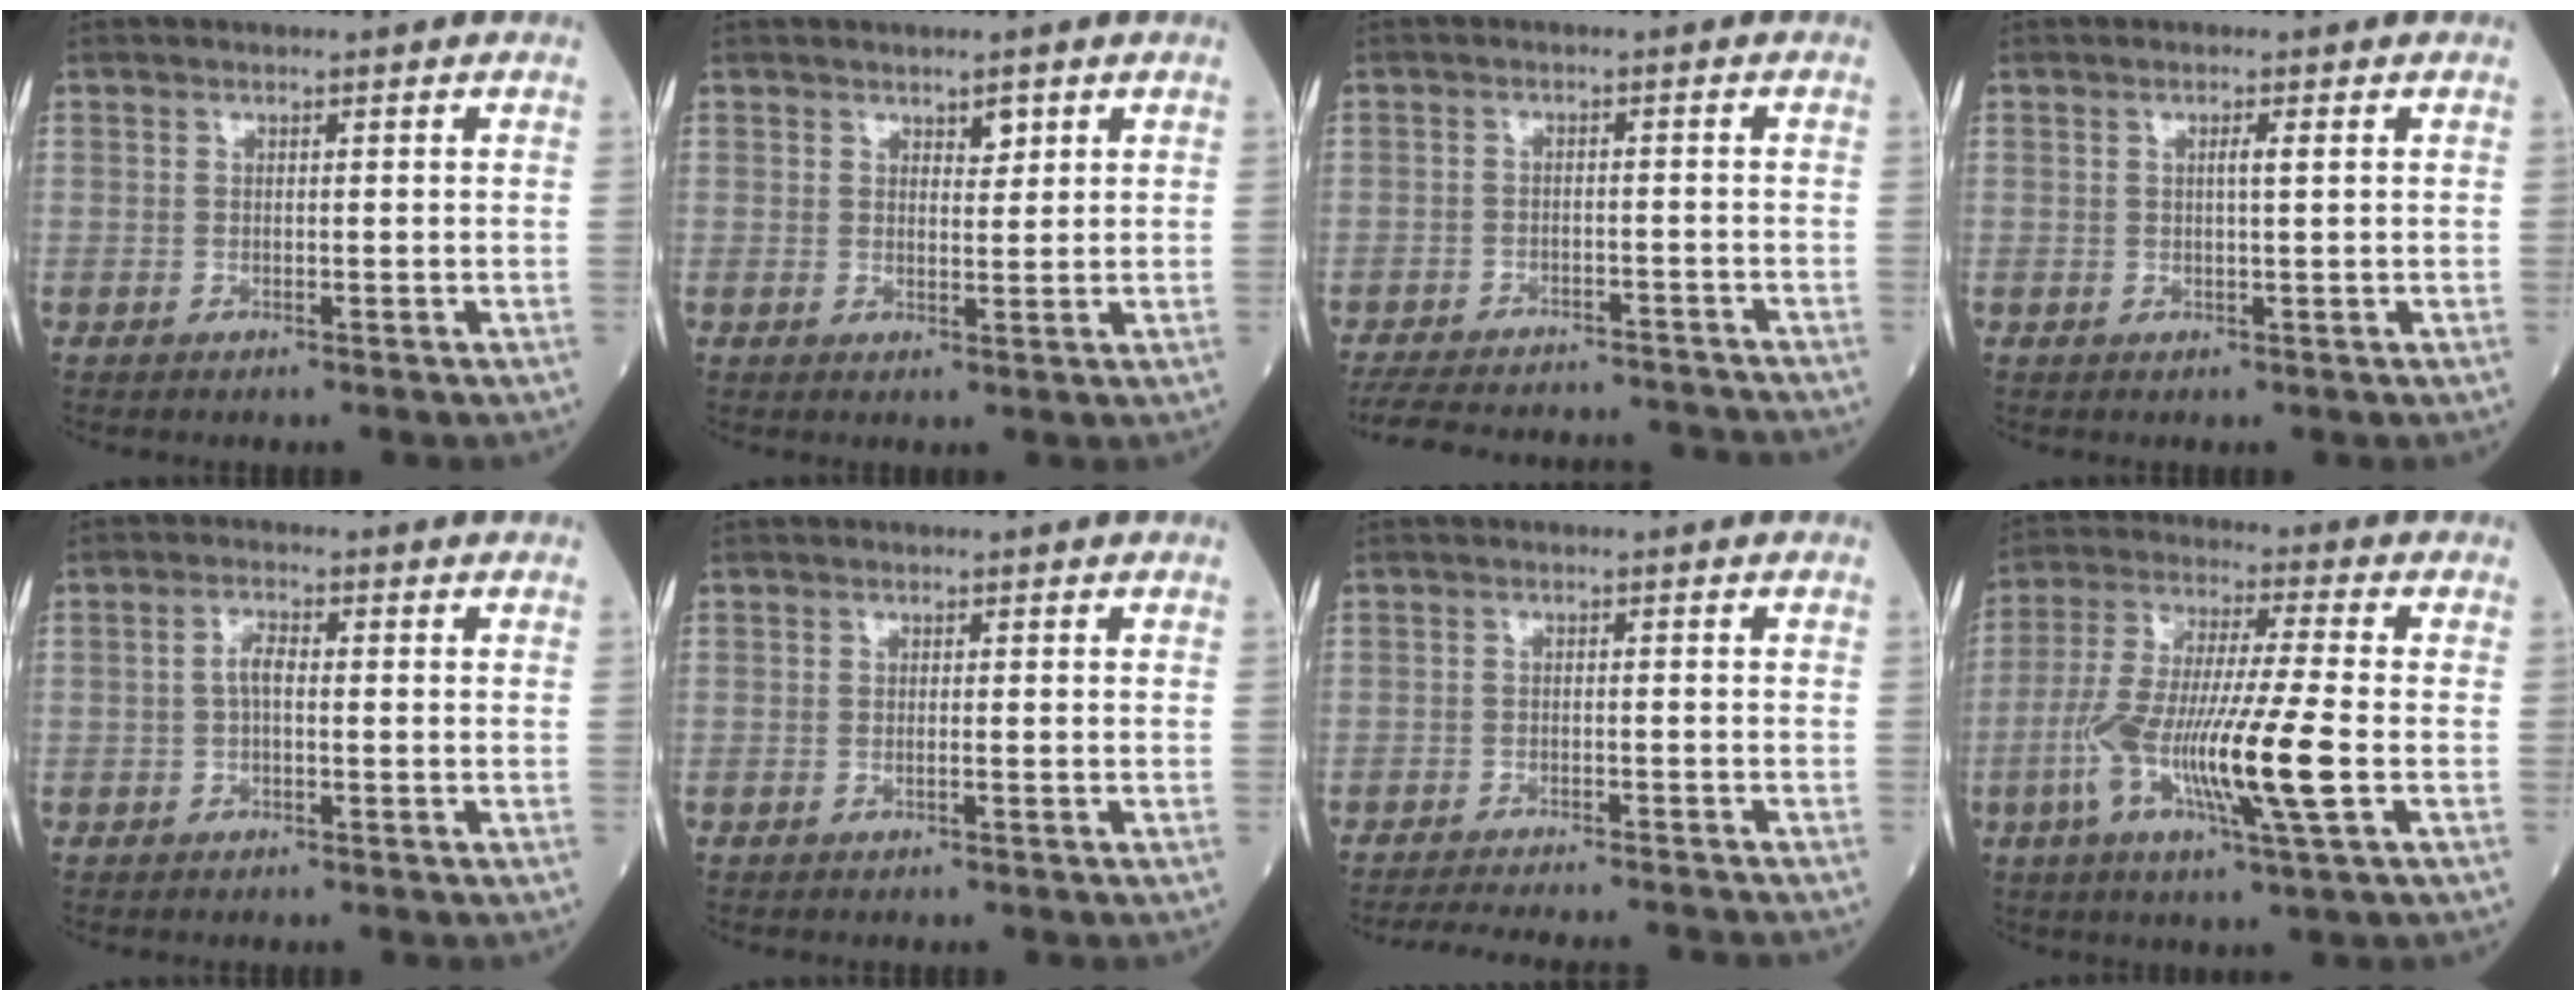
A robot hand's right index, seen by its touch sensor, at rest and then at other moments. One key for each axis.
{"total": 1.9, "fx": 1.3, "fy": 0.7, "fz": 1.2, "tx": -0.020, "ty": -0.004, "tz": 0.022}
{"total": 17.1, "fx": -15.9, "fy": 3.8, "fz": 5.1, "tx": -0.128, "ty": -0.008, "tz": -0.212}
{"total": 1.3, "fx": 0.4, "fy": -0.2, "fz": 1.2, "tx": -0.027, "ty": -0.002, "tz": 0.006}
{"total": 2.3, "fx": -0.2, "fy": 0.9, "fz": 2.2, "tx": -0.044, "ty": 0.005, "tz": -0.004}
{"total": 0.5, "fx": -0.2, "fy": -0.1, "fz": 0.4, "tx": -0.009, "ty": 0.001, "tz": -0.005}
{"total": 13.0, "fx": -12.2, "fy": 0.7, "fz": 4.3, "tx": -0.068, "ty": -0.015, "tz": -0.164}
{"total": 14.4, "fx": -3.8, "fy": 0.2, "fz": 13.8, "tx": -0.280, "ty": -0.012, "tz": -0.077}